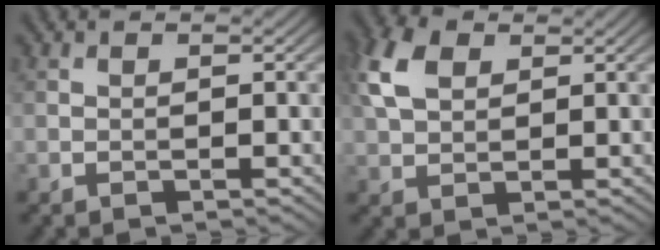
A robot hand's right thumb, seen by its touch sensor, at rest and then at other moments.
{"total": 6.5, "force": [2.5, 4.1, 4.4], "torque": [-0.118, 0.017, 0.047]}